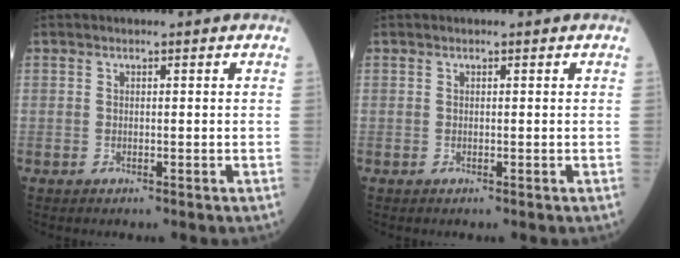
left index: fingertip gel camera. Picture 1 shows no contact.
{"total": 0.0}